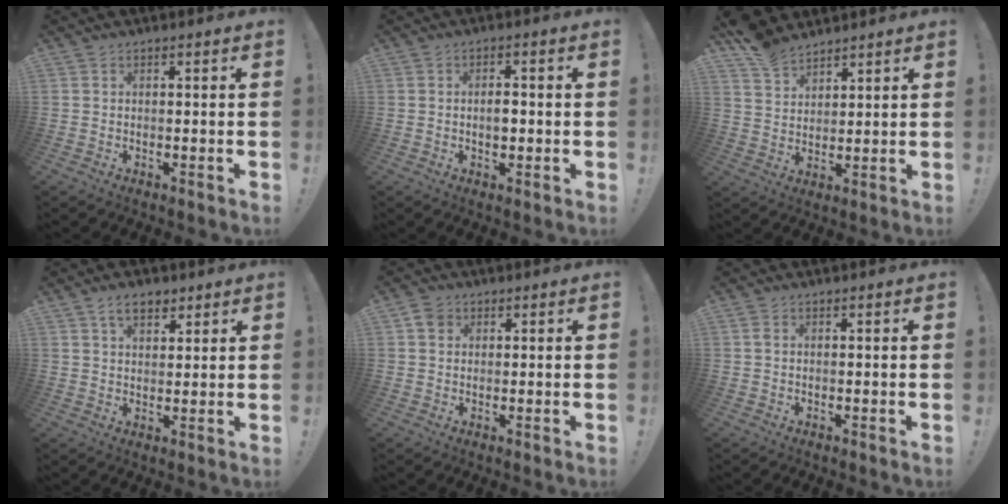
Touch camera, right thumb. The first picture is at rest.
{"total": 3.2, "force": [-0.6, 1.9, 2.5], "torque": [-0.031, 0.003, -0.015]}
{"total": 8.9, "force": [7.2, 4.4, 2.6], "torque": [-0.046, -0.045, 0.141]}
{"total": 6.7, "force": [4.0, 3.8, 3.8], "torque": [-0.052, -0.009, 0.071]}
{"total": 3.8, "force": [1.7, 3.1, 1.5], "torque": [-0.018, -0.003, 0.032]}
{"total": 0.8, "force": [0.1, 0.4, 0.6], "torque": [-0.014, 0.003, 0.002]}